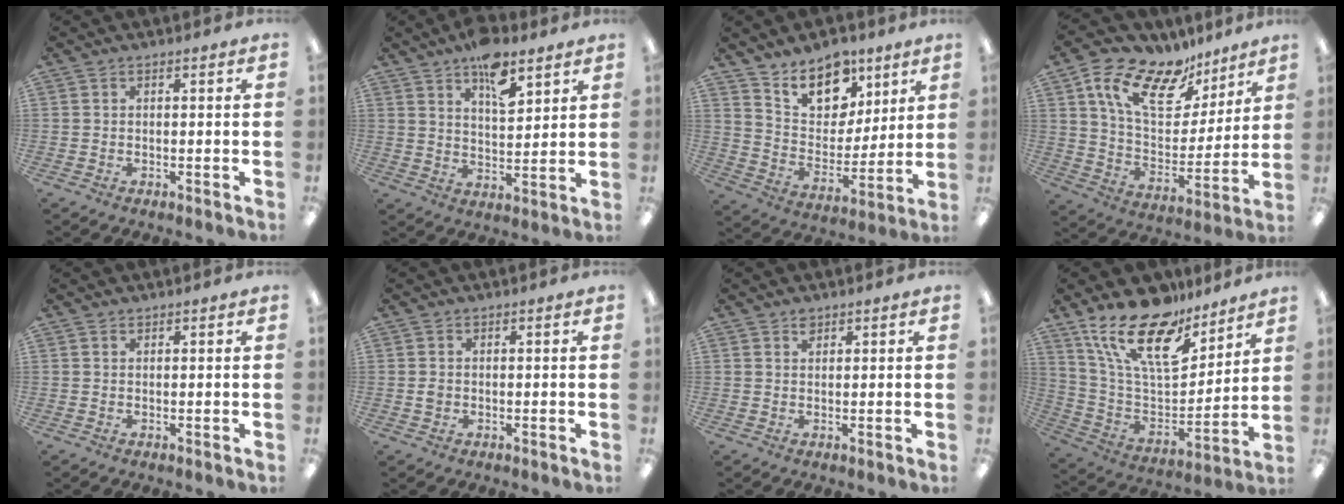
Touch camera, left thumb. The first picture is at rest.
{"total": 10.0, "force": [6.7, 4.5, 5.9], "torque": [-0.078, -0.037, 0.113]}
{"total": 13.6, "force": [9.9, 8.0, 4.7], "torque": [-0.070, -0.068, 0.187]}
{"total": 19.0, "force": [12.4, 9.7, 10.6], "torque": [-0.203, -0.063, 0.225]}
{"total": 0.5, "force": [0.5, 0.2, 0.1], "torque": [-0.002, 0.000, 0.009]}
{"total": 1.2, "force": [0.0, 1.1, 0.5], "torque": [-0.010, 0.005, -0.002]}
{"total": 1.7, "force": [1.3, 0.9, 0.6], "torque": [-0.005, -0.004, 0.023]}
{"total": 21.0, "force": [14.7, 8.8, 12.0], "torque": [-0.237, -0.095, 0.264]}